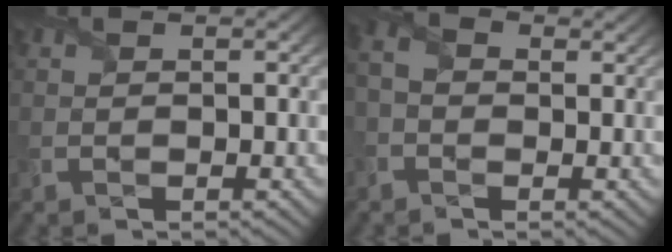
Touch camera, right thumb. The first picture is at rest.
{"total": 3.5, "force": [-0.4, 2.5, 2.4], "torque": [-0.056, 0.005, -0.018]}